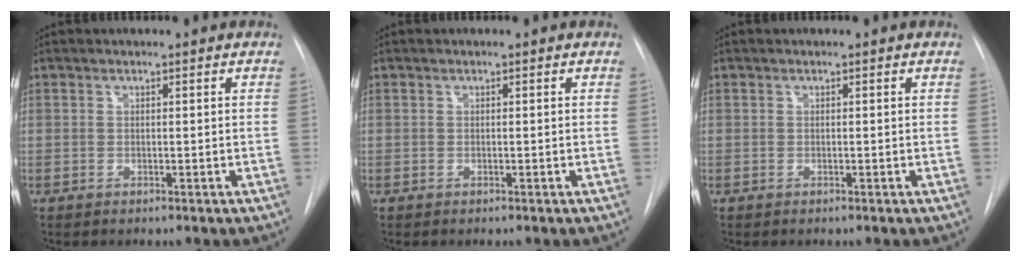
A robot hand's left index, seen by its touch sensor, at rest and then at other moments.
{"total": 0.0}
{"total": 0.0}